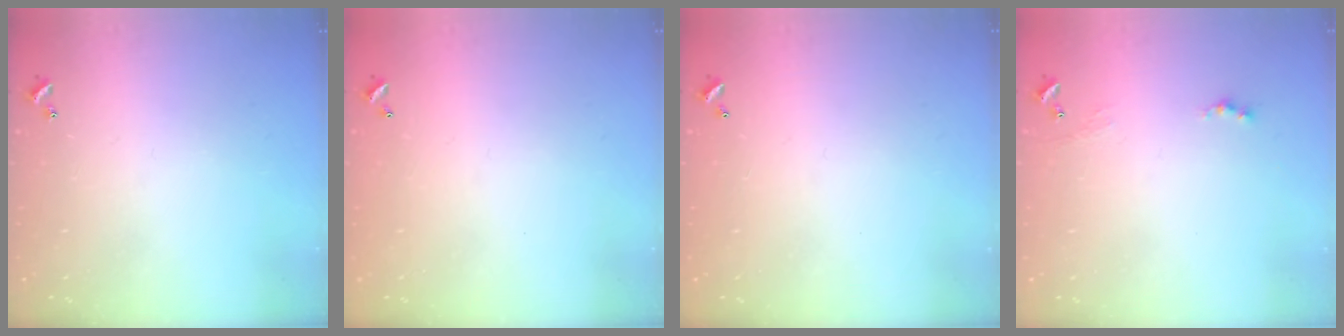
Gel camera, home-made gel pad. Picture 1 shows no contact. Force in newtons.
{"total": 2.7, "press": 2.7, "slide": 0.1}
{"total": 2.9, "press": 2.9, "slide": 0.1}
{"total": 1.0, "press": 0.9, "slide": 0.2}